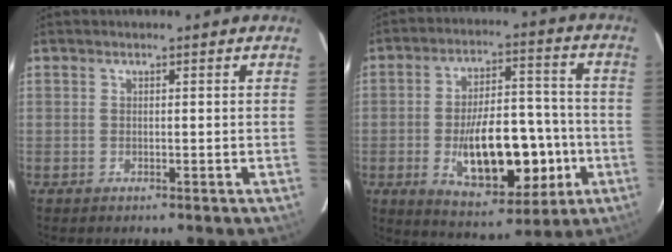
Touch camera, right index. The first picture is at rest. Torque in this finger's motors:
{"motor_torque": [0.91, -0.60, 0.72, 0.21]}